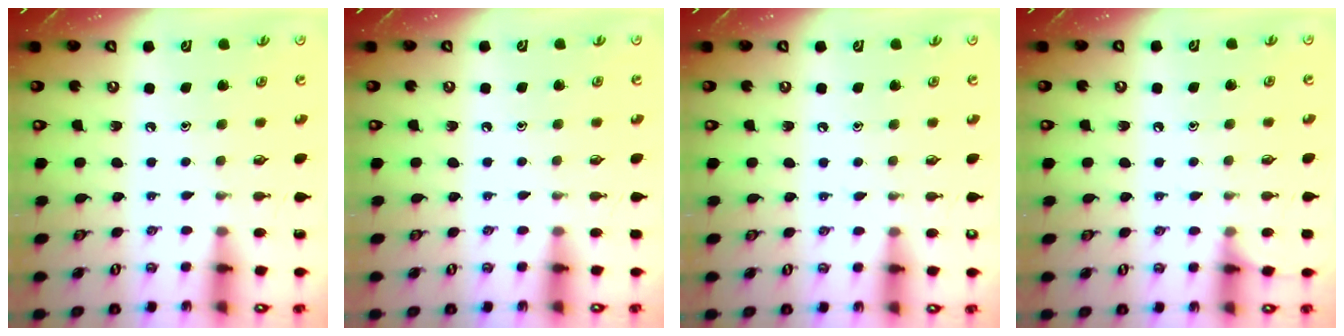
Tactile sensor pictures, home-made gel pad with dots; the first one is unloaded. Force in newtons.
{"total": 2.7, "press": 2.6, "slide": 0.4}
{"total": 3.5, "press": 3.4, "slide": 0.6}
{"total": 4.5, "press": 4.4, "slide": 0.6}